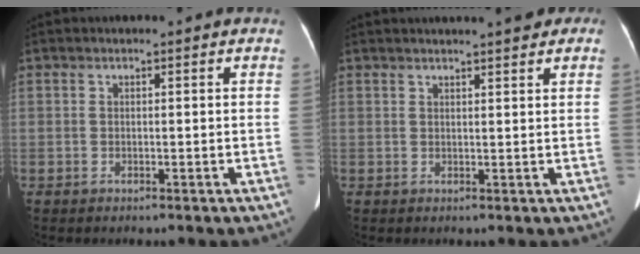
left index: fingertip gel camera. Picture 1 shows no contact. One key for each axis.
{"total": 6.6, "fx": 5.4, "fy": 1.0, "fz": 3.6, "tx": -0.048, "ty": 0.023, "tz": 0.061}